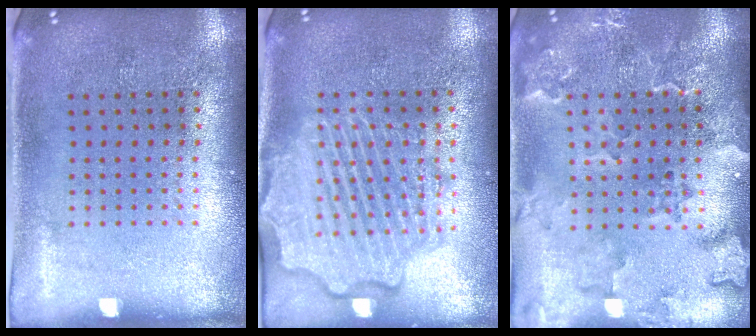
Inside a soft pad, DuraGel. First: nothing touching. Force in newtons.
{"total": 3.9, "press": 3.9, "slide": 0.4}
{"total": 2.4, "press": 2.2, "slide": 0.9}